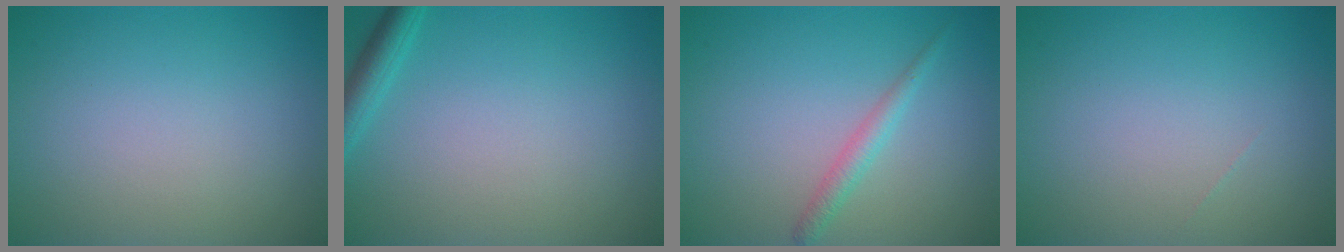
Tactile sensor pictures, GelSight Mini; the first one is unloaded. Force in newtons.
{"total": 2.1, "press": 2.1, "slide": 0.1}
{"total": 1.6, "press": 1.6, "slide": 0.0}
{"total": 0.0}